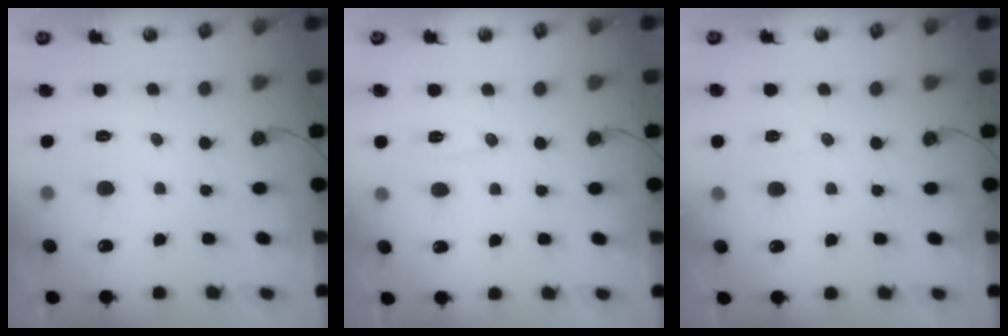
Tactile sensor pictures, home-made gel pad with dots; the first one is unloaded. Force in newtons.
{"total": 6.0, "press": 4.1, "slide": 4.4}
{"total": 4.5, "press": 3.8, "slide": 2.4}